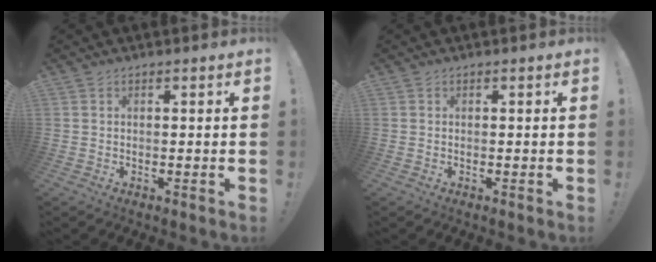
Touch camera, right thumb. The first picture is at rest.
{"total": 0.0}